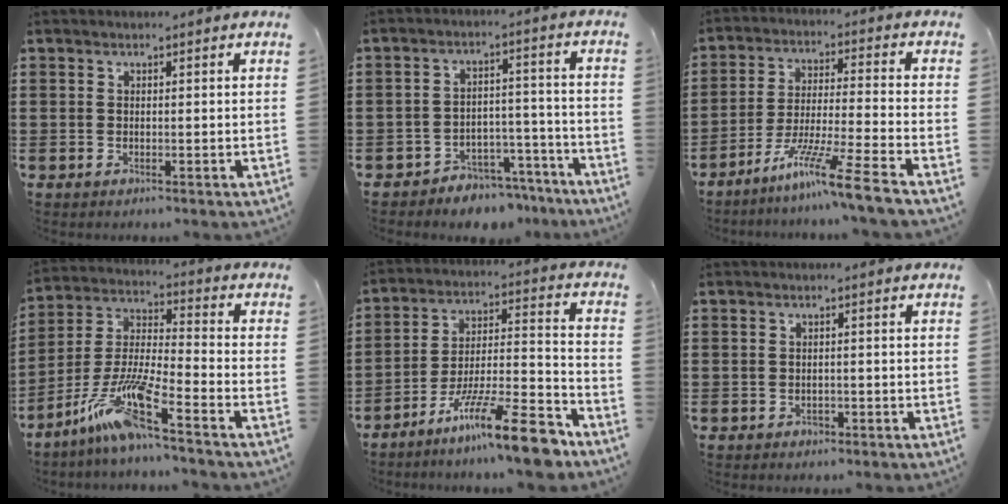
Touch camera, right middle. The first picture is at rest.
{"total": 5.0, "force": [-4.7, 1.5, 0.4], "torque": [-0.009, 0.018, -0.094]}
{"total": 10.1, "force": [-7.9, -0.9, 6.4], "torque": [-0.119, -0.006, -0.154]}
{"total": 11.2, "force": [-8.1, 0.5, 7.6], "torque": [-0.169, -0.011, -0.165]}
{"total": 14.5, "force": [-10.7, 1.3, 9.7], "torque": [-0.151, 0.030, -0.190]}
{"total": 0.8, "force": [-0.5, 0.6, 0.3], "torque": [-0.008, -0.002, -0.011]}